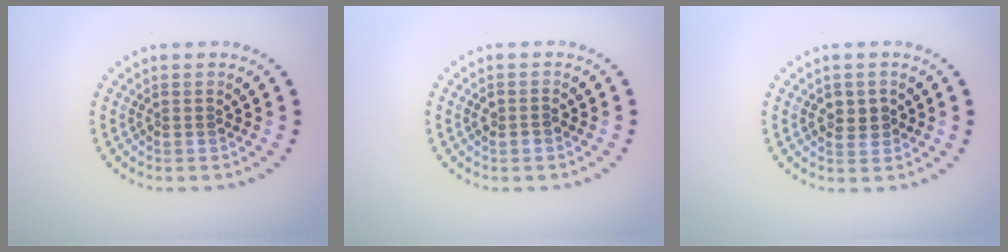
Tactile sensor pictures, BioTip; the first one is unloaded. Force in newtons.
{"total": 1.0, "press": 0.9, "slide": 0.4}
{"total": 1.9, "press": 1.8, "slide": 0.3}